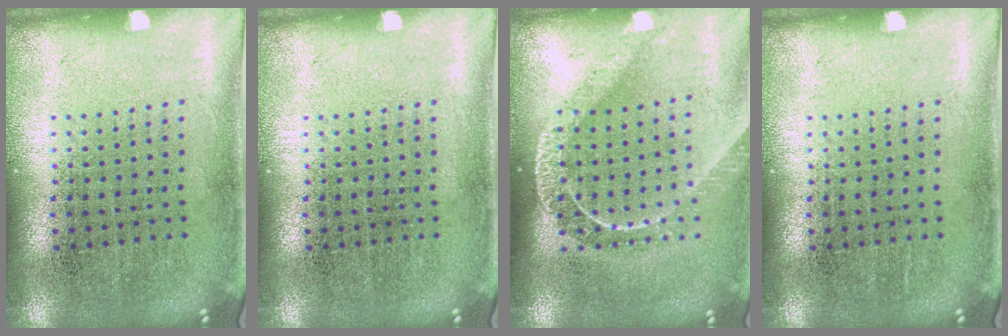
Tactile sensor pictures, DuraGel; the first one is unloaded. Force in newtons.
{"total": 0.0}
{"total": 1.6, "press": 1.5, "slide": 0.7}
{"total": 0.0}